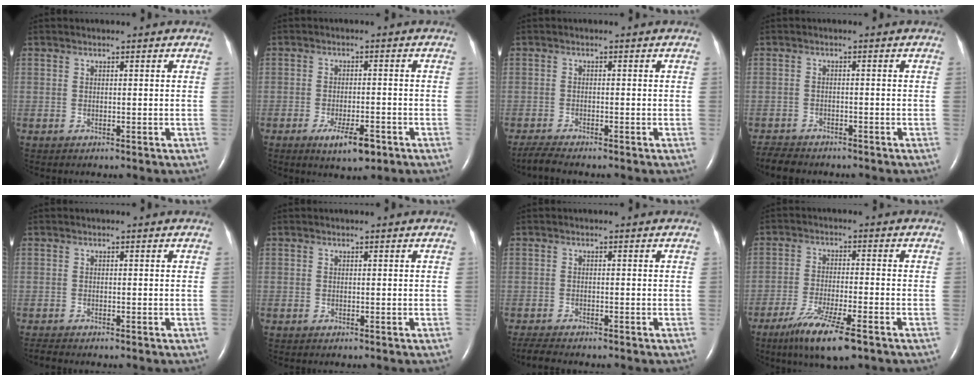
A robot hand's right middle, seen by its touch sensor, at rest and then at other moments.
{"total": 5.5, "force": [-3.2, 1.5, 4.3], "torque": [-0.079, -0.008, -0.045]}
{"total": 2.9, "force": [-2.6, -0.1, 1.2], "torque": [-0.029, -0.012, -0.046]}
{"total": 4.5, "force": [-4.2, 1.2, 1.1], "torque": [-0.020, -0.012, -0.067]}
{"total": 1.1, "force": [-1.1, 0.0, 0.3], "torque": [-0.011, -0.005, -0.018]}
{"total": 0.0}
{"total": 3.7, "force": [-3.4, 0.4, 1.5], "torque": [-0.030, -0.013, -0.053]}
{"total": 9.6, "force": [-6.1, 0.9, 7.3], "torque": [-0.142, -0.026, -0.103]}